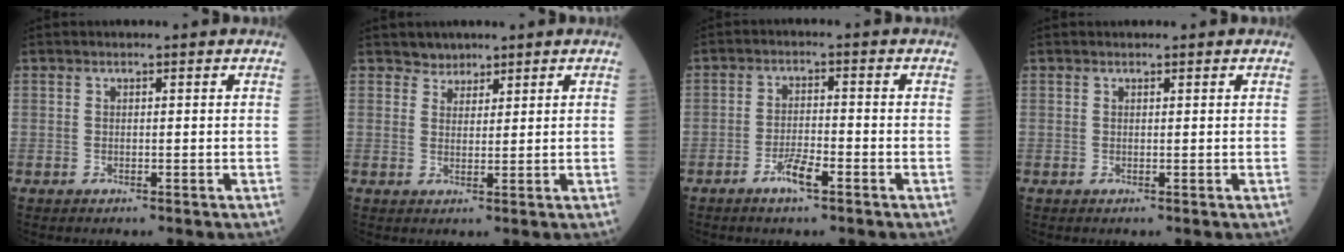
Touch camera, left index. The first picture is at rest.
{"total": 2.3, "force": [1.9, 1.2, -0.2], "torque": [0.009, 0.000, 0.030]}
{"total": 3.8, "force": [-2.3, 0.6, 2.9], "torque": [-0.060, -0.001, -0.043]}
{"total": 0.8, "force": [0.8, 0.2, 0.1], "torque": [-0.006, 0.004, 0.014]}